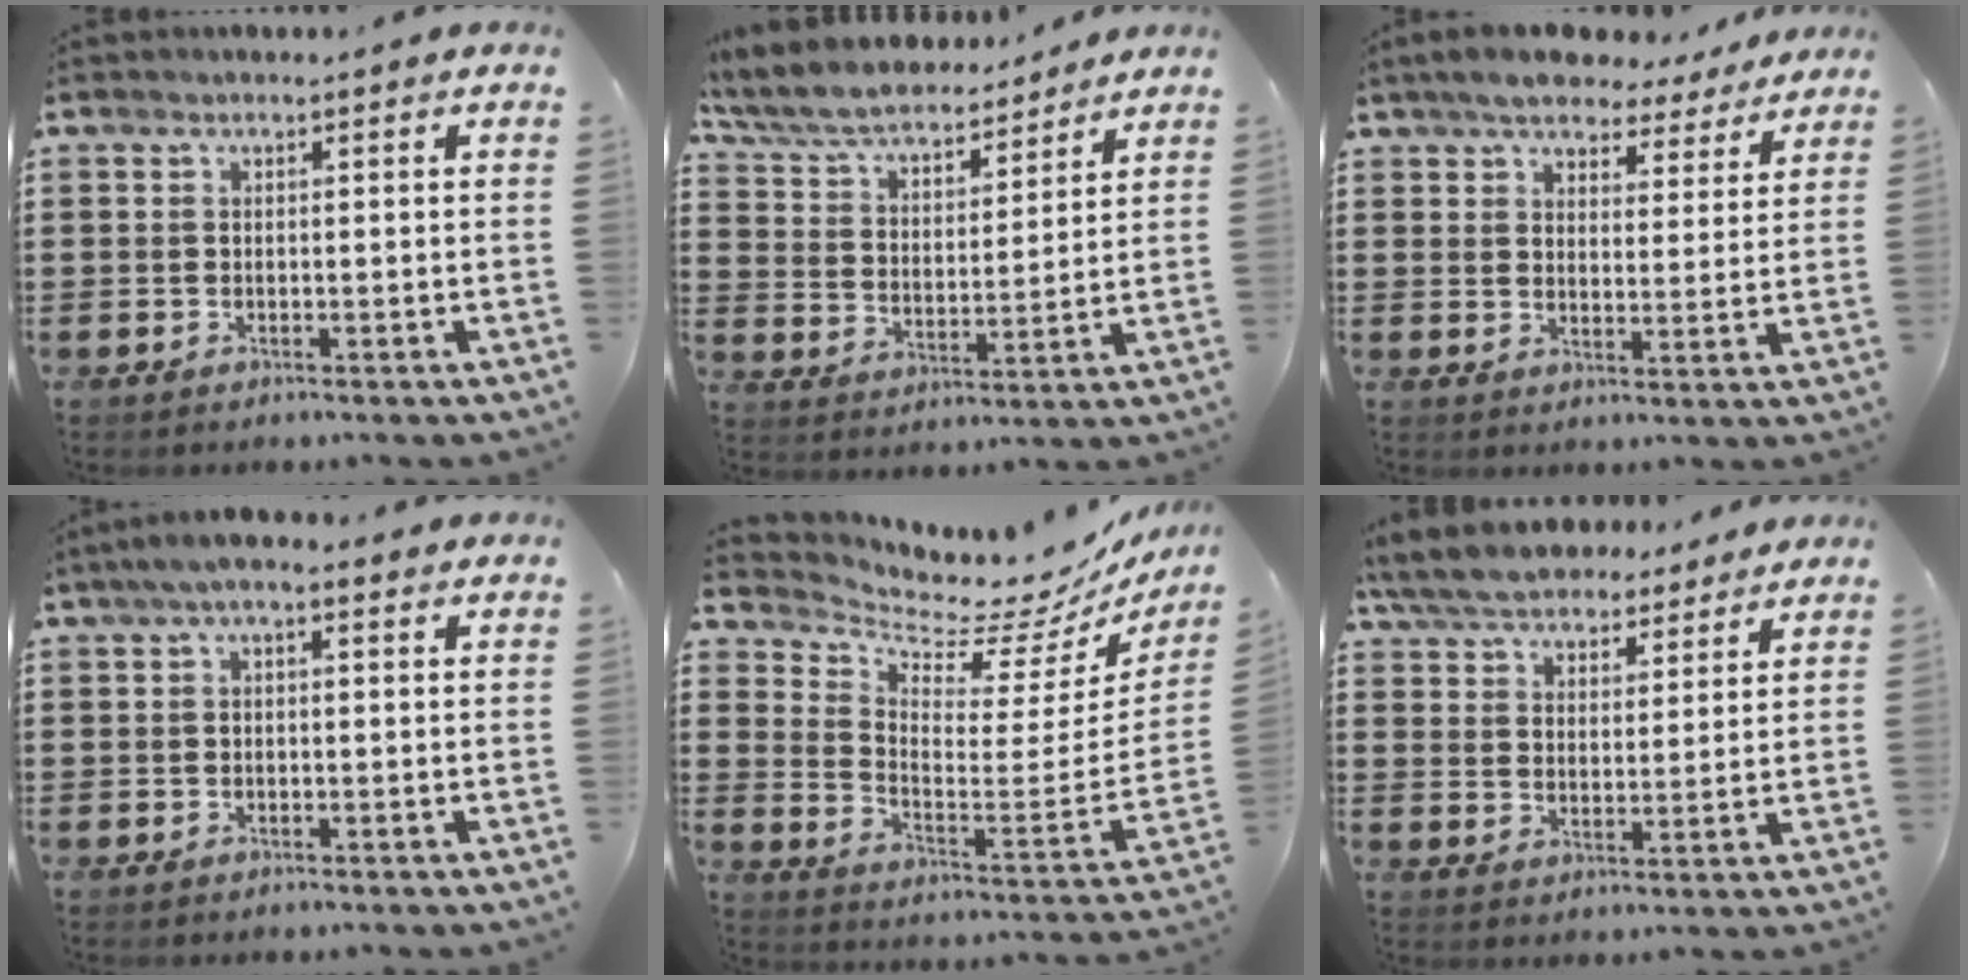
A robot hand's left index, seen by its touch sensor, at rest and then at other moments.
{"total": 7.3, "force": [6.8, 1.4, 2.2], "torque": [-0.073, -0.037, 0.120]}
{"total": 6.2, "force": [5.8, 1.6, 1.5], "torque": [-0.048, -0.020, 0.104]}
{"total": 2.3, "force": [0.6, 0.9, 2.0], "torque": [-0.038, 0.007, 0.008]}
{"total": 4.9, "force": [4.7, 1.1, 1.0], "torque": [-0.036, -0.063, 0.070]}
{"total": 6.7, "force": [6.2, 1.8, 1.7], "torque": [-0.061, -0.015, 0.113]}